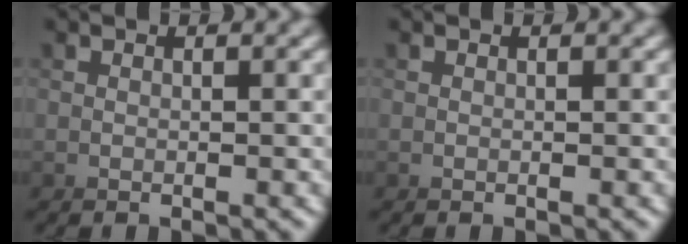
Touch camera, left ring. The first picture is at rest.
{"total": 0.0}